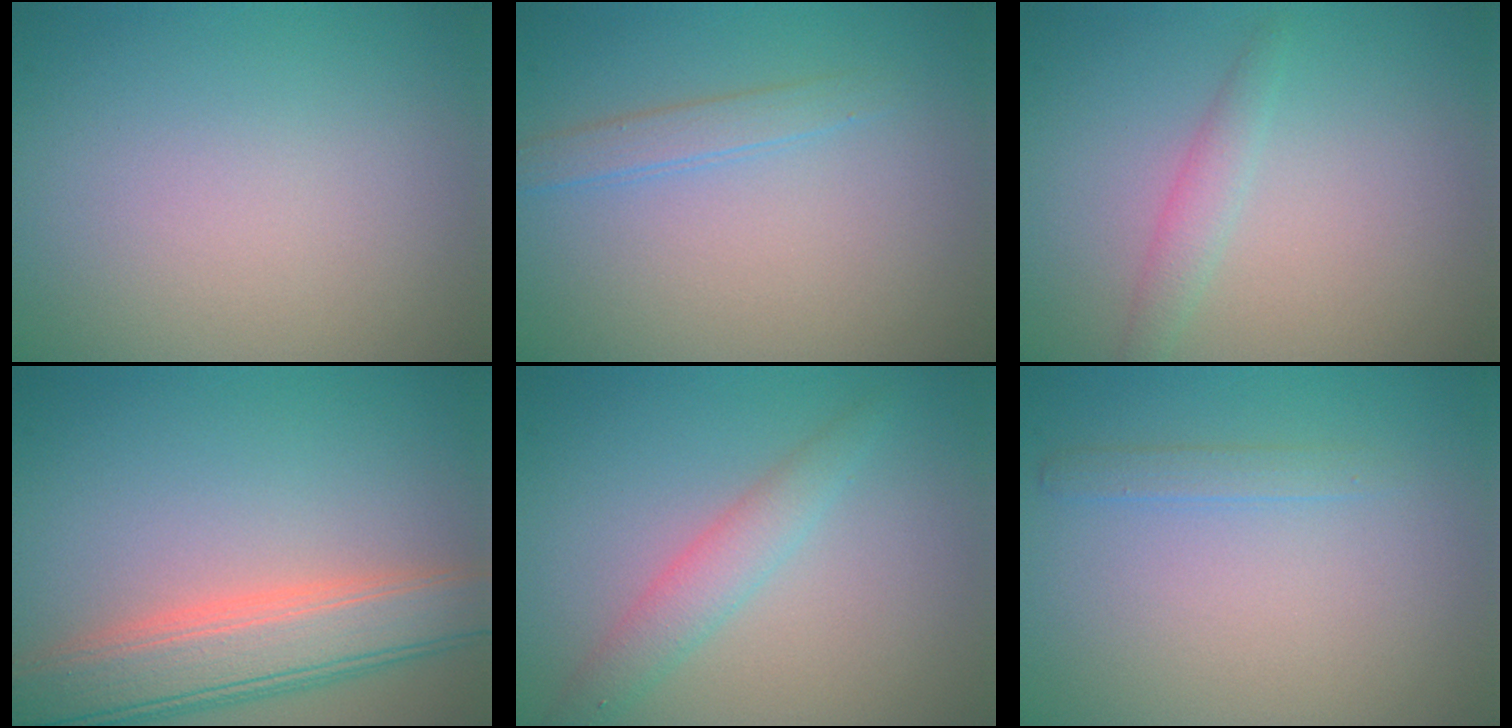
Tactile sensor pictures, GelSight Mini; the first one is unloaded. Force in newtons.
{"total": 1.6, "press": 1.6, "slide": 0.1}
{"total": 1.5, "press": 1.5, "slide": 0.1}
{"total": 6.8, "press": 6.8, "slide": 0.4}
{"total": 2.5, "press": 2.5, "slide": 0.1}
{"total": 1.1, "press": 1.1, "slide": 0.0}